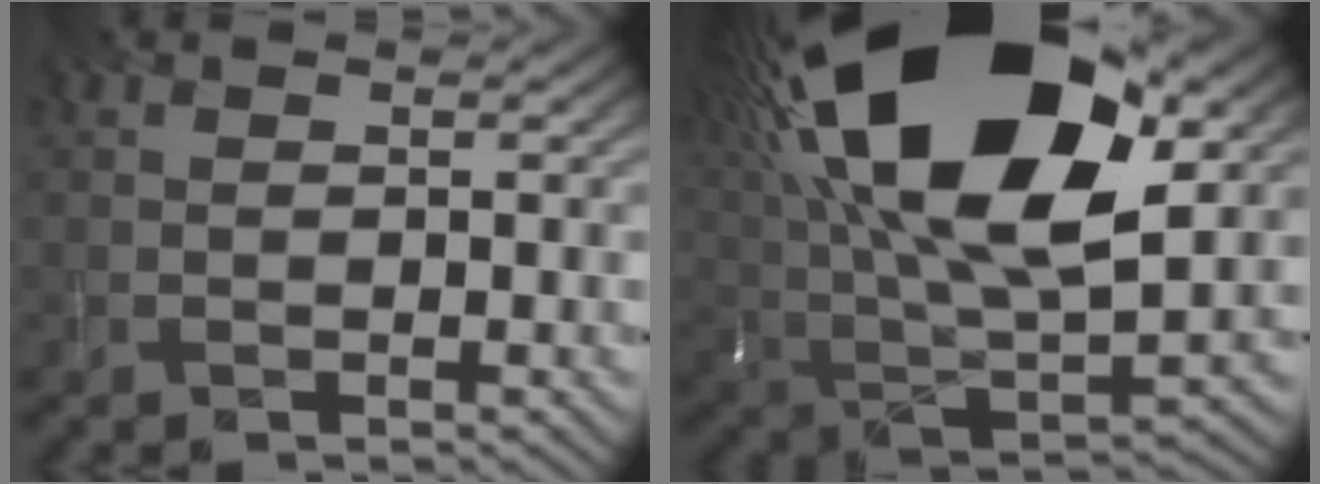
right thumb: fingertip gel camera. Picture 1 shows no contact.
{"total": 22.2, "force": [9.2, 10.8, 17.1], "torque": [-0.335, 0.045, 0.143]}